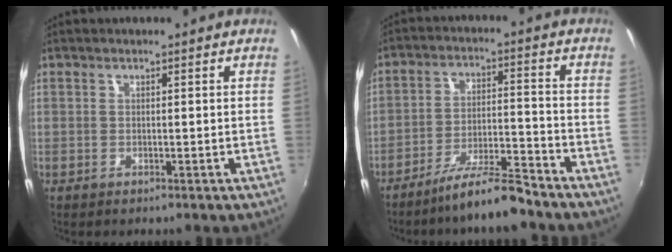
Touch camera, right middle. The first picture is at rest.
{"total": 9.6, "force": [-8.2, 0.6, 5.0], "torque": [-0.099, 0.005, -0.141]}